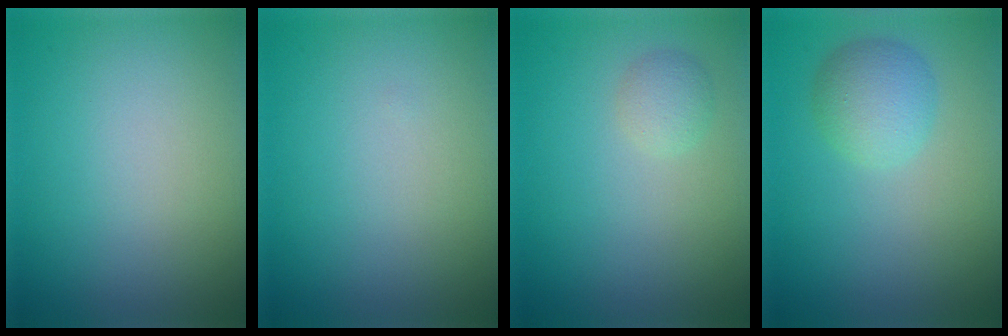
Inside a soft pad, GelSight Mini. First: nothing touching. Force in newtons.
{"total": 0.0}
{"total": 1.3, "press": 1.3, "slide": 0.1}
{"total": 2.9, "press": 2.9, "slide": 0.1}